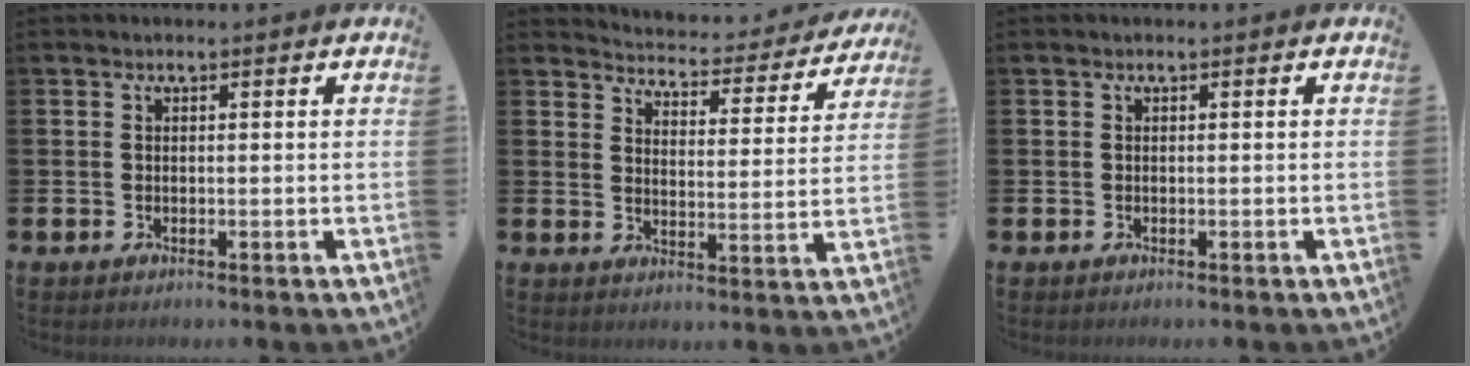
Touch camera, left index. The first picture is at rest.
{"total": 4.3, "force": [4.3, 0.7, 0.4], "torque": [-0.029, -0.040, 0.068]}
{"total": 0.0}